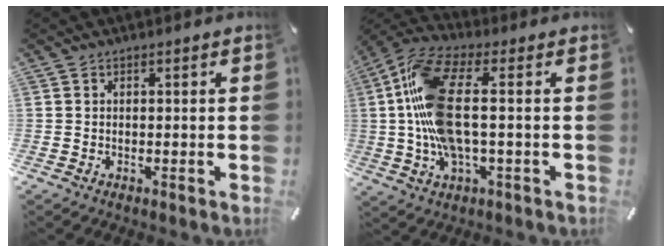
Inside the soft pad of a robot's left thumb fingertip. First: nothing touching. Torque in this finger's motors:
{"motor_torque": [0.33, 1.49, 1.62, -1.14, 0.31]}